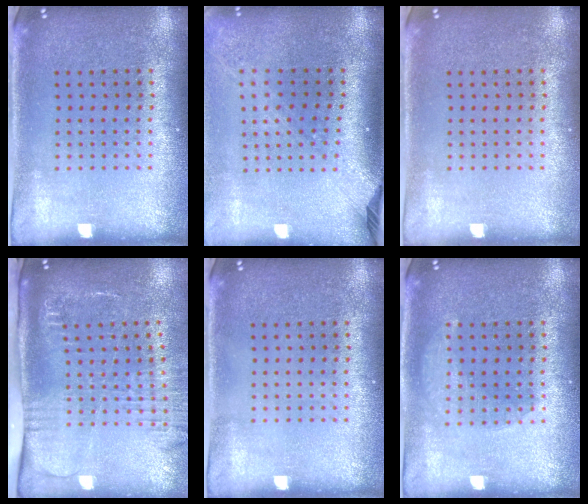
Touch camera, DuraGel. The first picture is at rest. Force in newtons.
{"total": 2.3, "press": 1.7, "slide": 1.6}
{"total": 0.0}
{"total": 2.8, "press": 2.1, "slide": 1.8}
{"total": 0.0}
{"total": 1.7, "press": 1.7, "slide": 0.4}